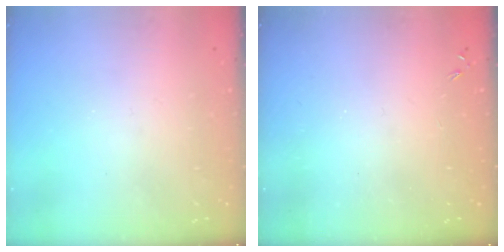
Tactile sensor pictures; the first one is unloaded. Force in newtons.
{"total": 0.0}